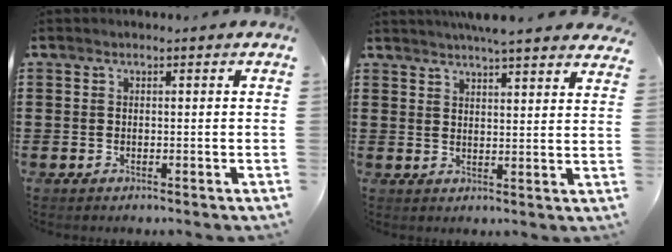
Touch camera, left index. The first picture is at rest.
{"total": 4.8, "force": [4.6, -0.2, 1.4], "torque": [-0.039, -0.013, 0.085]}